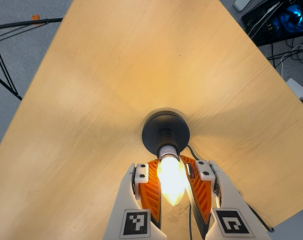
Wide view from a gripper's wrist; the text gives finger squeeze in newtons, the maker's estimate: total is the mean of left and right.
{"total": 28.3, "left": 25.7, "right": 31.0}